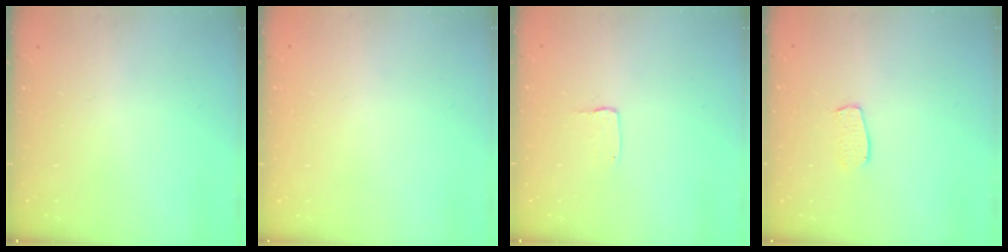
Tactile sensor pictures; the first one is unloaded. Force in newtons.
{"total": 0.0}
{"total": 2.0, "press": 2.0, "slide": 0.2}
{"total": 6.1, "press": 6.1, "slide": 0.3}